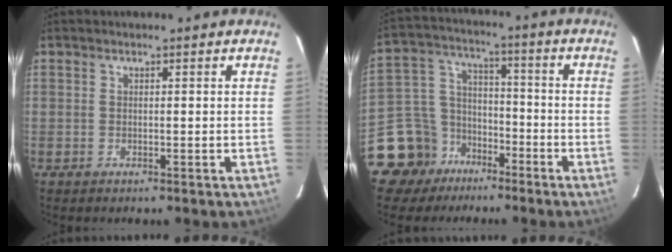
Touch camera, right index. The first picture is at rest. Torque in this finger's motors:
{"motor_torque": [-0.24, -0.19, -0.93, -0.21]}